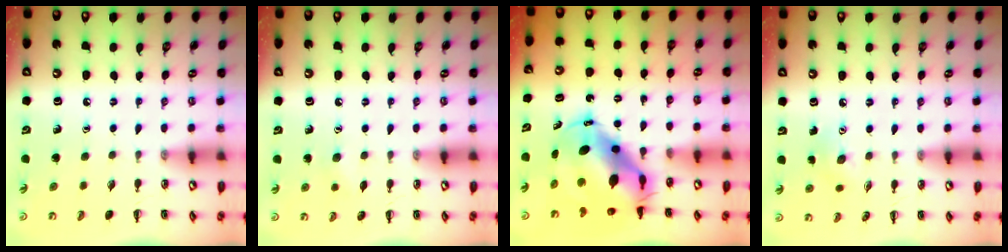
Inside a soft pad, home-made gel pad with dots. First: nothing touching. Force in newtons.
{"total": 5.2, "press": 5.0, "slide": 1.2}
{"total": 11.0, "press": 10.7, "slide": 2.5}
{"total": 6.2, "press": 6.0, "slide": 1.4}